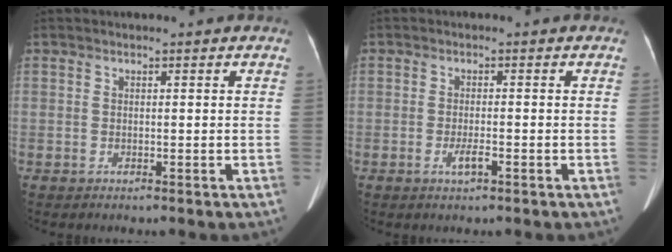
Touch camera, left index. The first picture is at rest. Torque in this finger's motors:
{"motor_torque": [0.40, 0.34, 0.19, 0.06]}